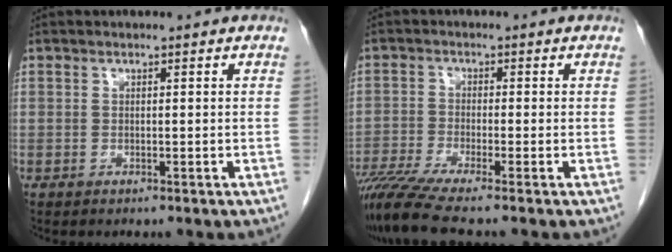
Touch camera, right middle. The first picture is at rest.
{"total": 7.8, "force": [-6.3, -1.0, 4.5], "torque": [-0.080, -0.025, -0.113]}